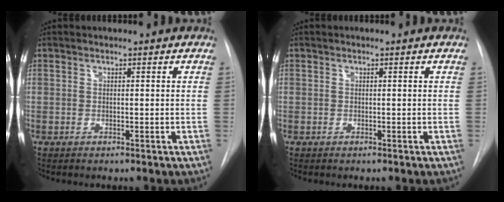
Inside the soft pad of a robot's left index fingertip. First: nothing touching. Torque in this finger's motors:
{"motor_torque": [-0.08, -0.01, 0.03, 0.01]}